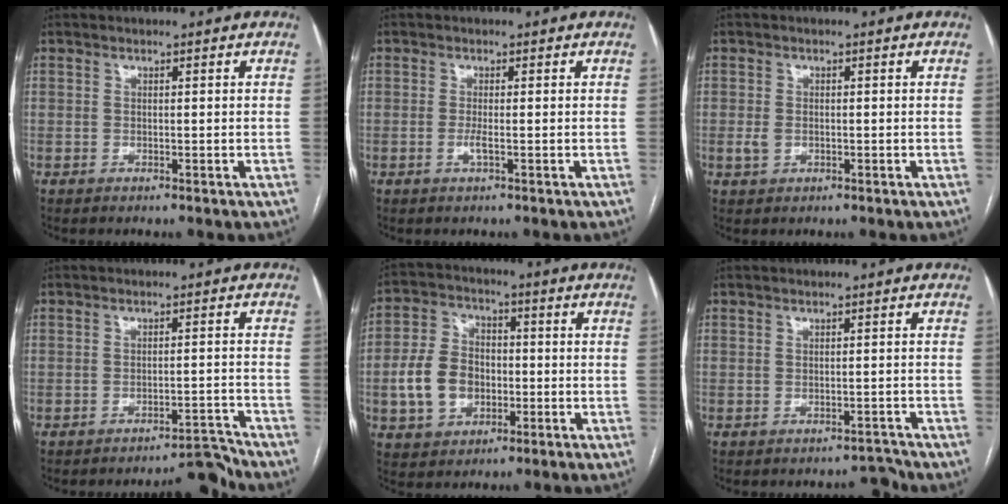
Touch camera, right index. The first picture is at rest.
{"total": 1.4, "force": [-0.4, 0.0, 1.3], "torque": [-0.028, -0.003, -0.009]}
{"total": 2.1, "force": [-0.4, 1.5, 1.4], "torque": [-0.031, 0.001, -0.002]}
{"total": 4.0, "force": [-3.9, -0.4, 0.2], "torque": [0.010, 0.009, -0.055]}
{"total": 9.9, "force": [-1.9, 7.4, 6.3], "torque": [-0.145, 0.024, -0.029]}
{"total": 1.2, "force": [-1.1, 0.2, -0.2], "torque": [0.011, -0.005, -0.008]}